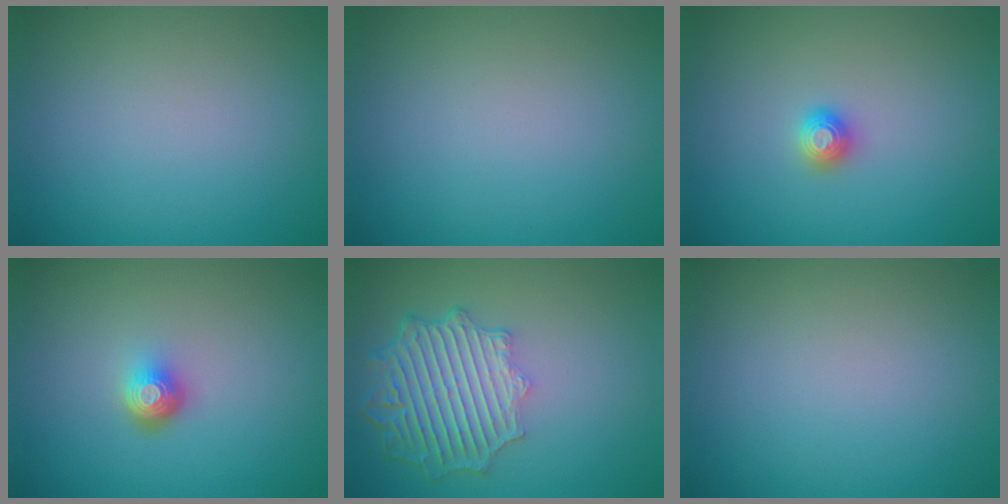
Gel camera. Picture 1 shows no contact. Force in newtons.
{"total": 0.0}
{"total": 1.1, "press": 1.1, "slide": 0.0}
{"total": 2.0, "press": 1.4, "slide": 1.4}
{"total": 6.9, "press": 5.4, "slide": 4.3}
{"total": 0.0}